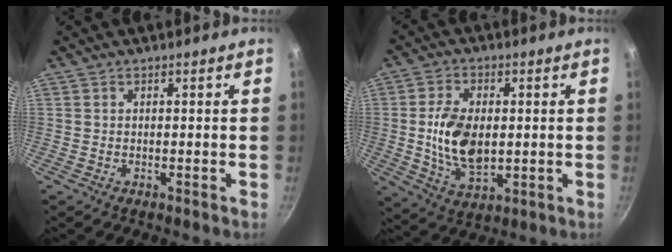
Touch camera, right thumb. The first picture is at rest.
{"total": 11.3, "force": [0.3, 6.7, 9.1], "torque": [-0.156, -0.008, 0.009]}